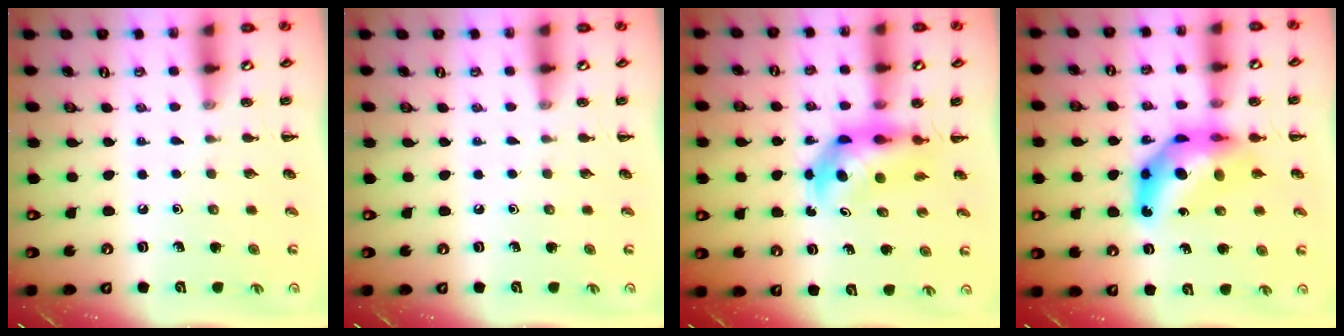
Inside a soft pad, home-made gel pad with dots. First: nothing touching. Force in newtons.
{"total": 0.0}
{"total": 6.1, "press": 6.0, "slide": 0.9}
{"total": 11.2, "press": 10.6, "slide": 3.4}